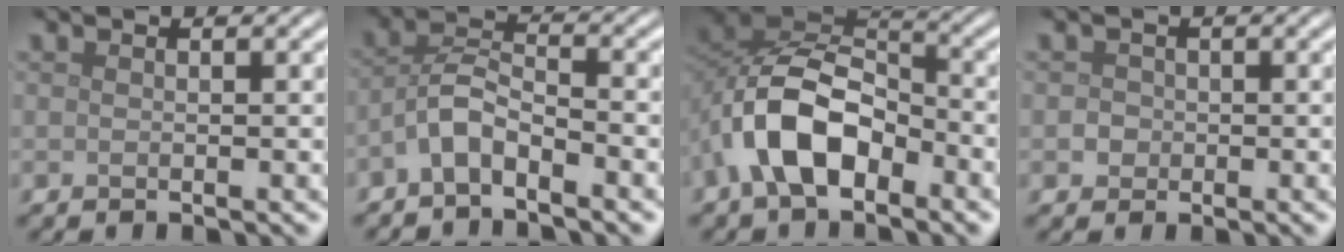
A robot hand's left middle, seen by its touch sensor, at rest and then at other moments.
{"total": 3.2, "force": [-2.2, 1.1, 2.0], "torque": [-0.039, 0.012, -0.053]}
{"total": 7.9, "force": [-3.4, 4.4, 5.5], "torque": [-0.101, 0.015, -0.069]}
{"total": 1.2, "force": [-0.3, 1.1, 0.3], "torque": [0.006, -0.001, -0.007]}